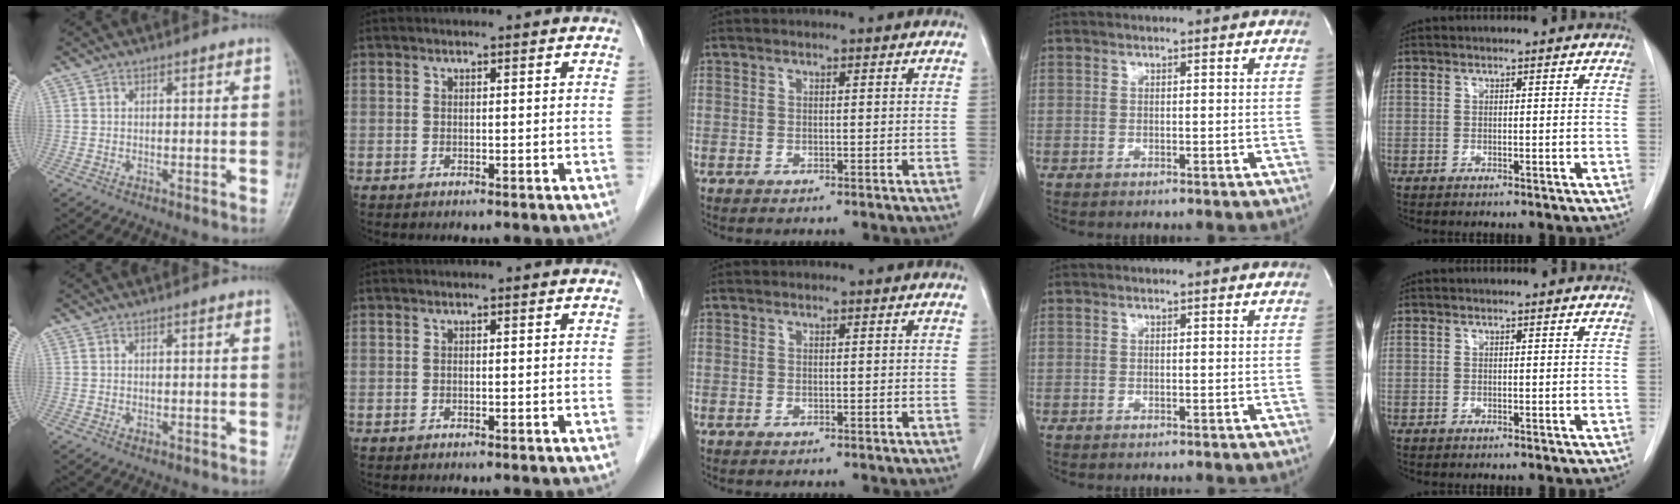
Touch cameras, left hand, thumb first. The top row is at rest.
{"thumb": {"total": 0.8, "force": [0.1, 0.4, 0.6], "torque": [-0.006, 0.000, 0.005]}}